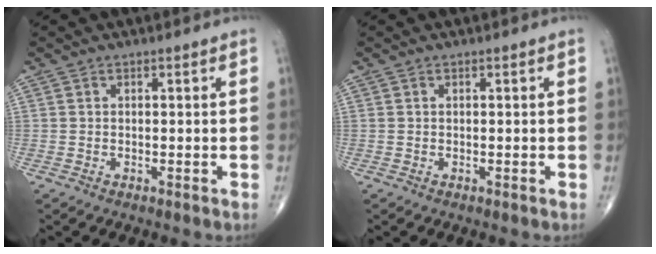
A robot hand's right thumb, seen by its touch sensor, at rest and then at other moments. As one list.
[{"total": 0.0}]